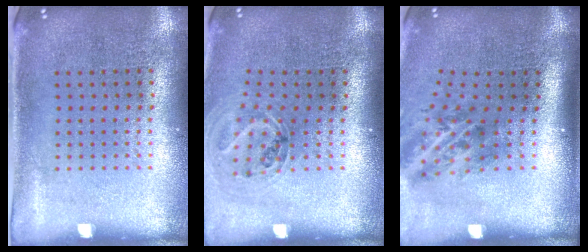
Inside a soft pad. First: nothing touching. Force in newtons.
{"total": 1.1, "press": 1.1, "slide": 0.3}
{"total": 2.1, "press": 1.3, "slide": 1.6}